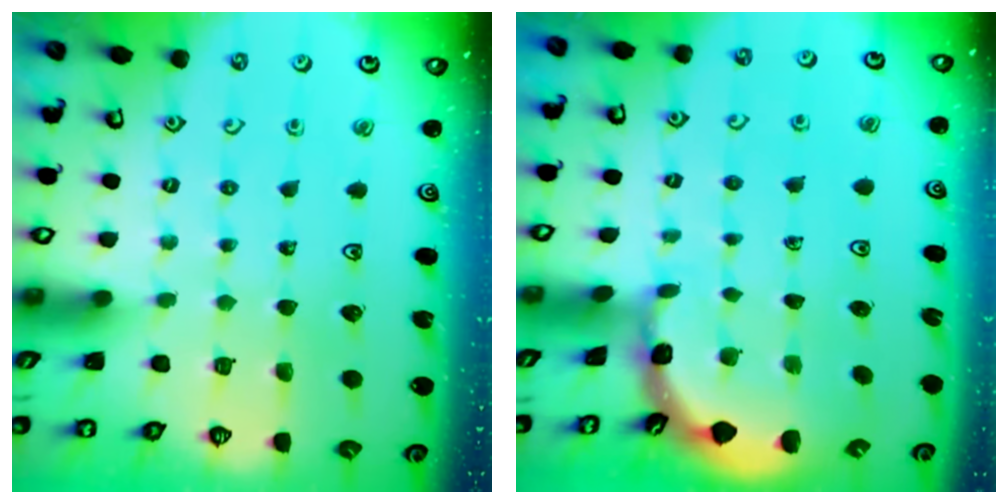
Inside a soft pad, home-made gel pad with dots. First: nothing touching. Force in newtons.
{"total": 1.6, "press": 1.6, "slide": 0.3}